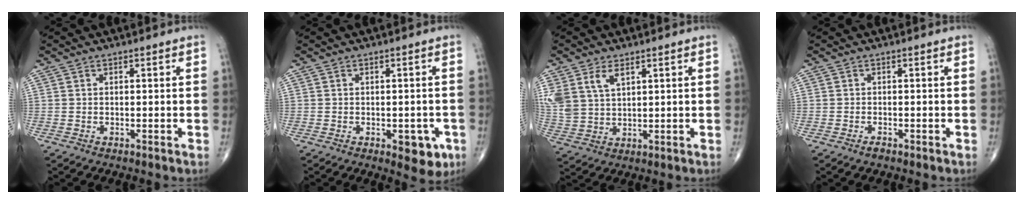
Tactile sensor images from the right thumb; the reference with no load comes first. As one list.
[{"total": 5.7, "force": [-2.3, 2.9, 4.4], "torque": [-0.029, 0.005, -0.020]}, {"total": 8.5, "force": [4.1, 4.9, 5.6], "torque": [-0.118, -0.007, 0.094]}, {"total": 0.9, "force": [-0.7, 0.3, 0.5], "torque": [-0.010, 0.003, -0.013]}]